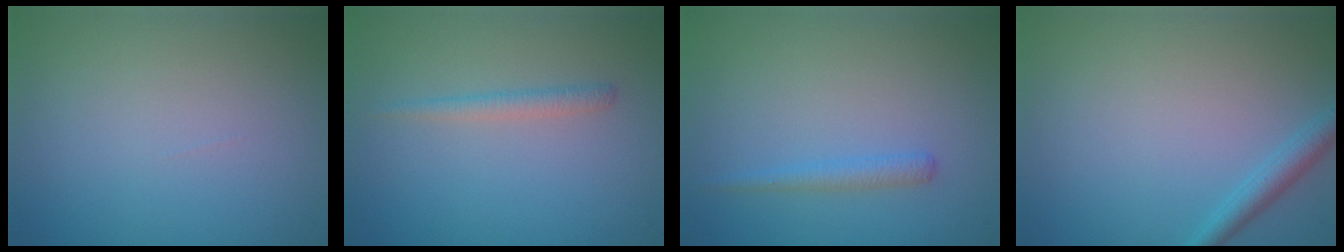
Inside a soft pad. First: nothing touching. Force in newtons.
{"total": 1.3, "press": 1.3, "slide": 0.0}
{"total": 1.3, "press": 1.3, "slide": 0.1}
{"total": 2.0, "press": 2.0, "slide": 0.1}